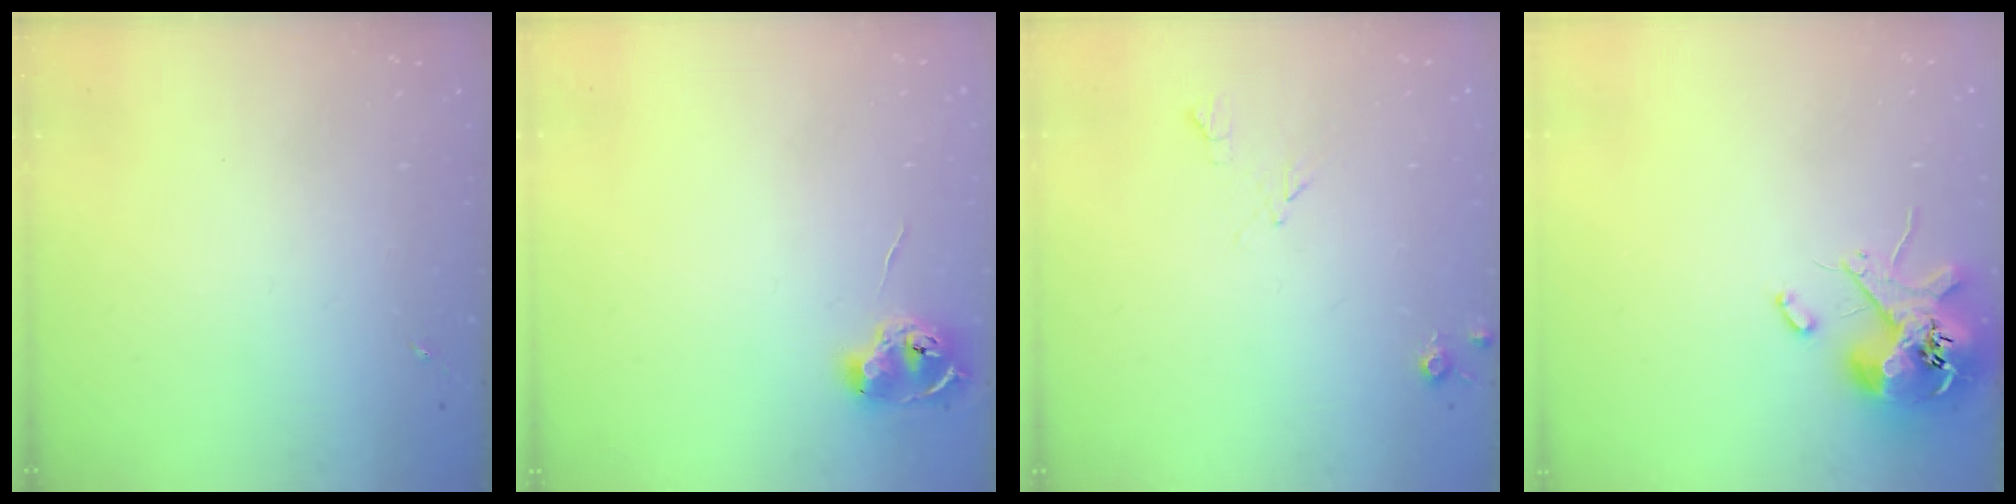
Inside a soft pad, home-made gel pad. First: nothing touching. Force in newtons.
{"total": 7.7, "press": 7.7, "slide": 0.7}
{"total": 5.8, "press": 5.8, "slide": 0.8}
{"total": 11.8, "press": 11.6, "slide": 1.8}